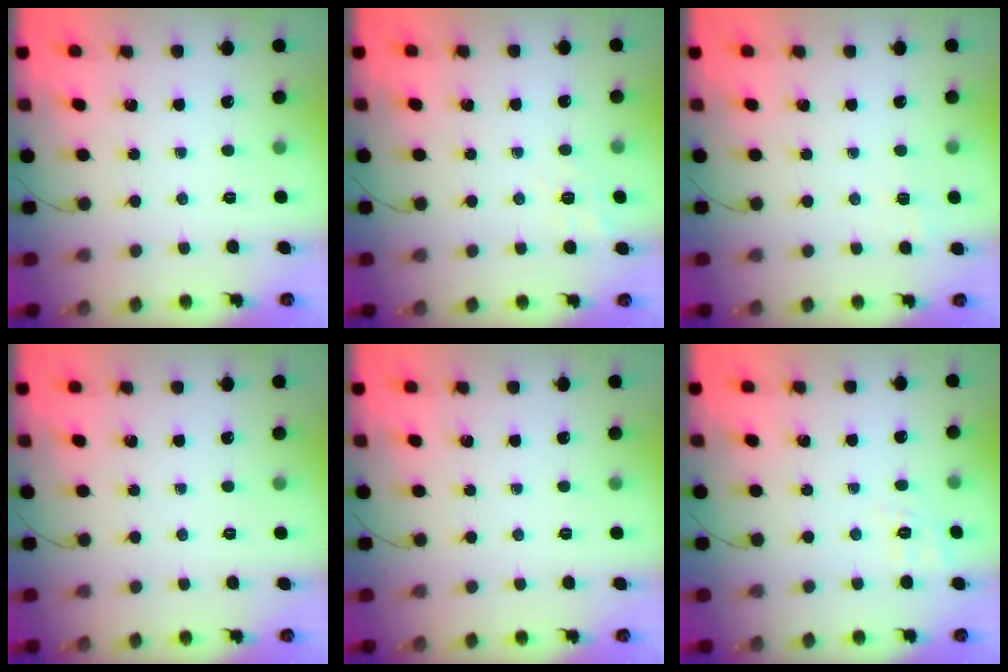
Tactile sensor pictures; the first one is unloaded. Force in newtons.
{"total": 2.3, "press": 0.6, "slide": 2.2}
{"total": 1.5, "press": 0.2, "slide": 1.5}
{"total": 0.0}
{"total": 0.0}
{"total": 2.1, "press": 0.4, "slide": 2.1}